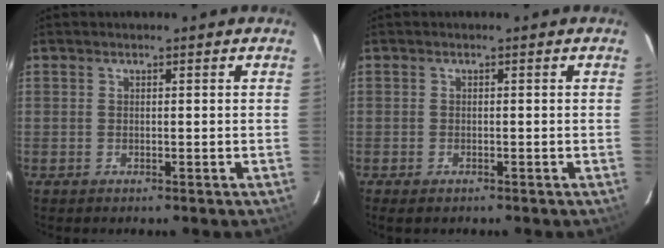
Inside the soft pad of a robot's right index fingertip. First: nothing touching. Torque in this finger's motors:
{"motor_torque": [-0.22, -0.25, 0.10, 0.00]}